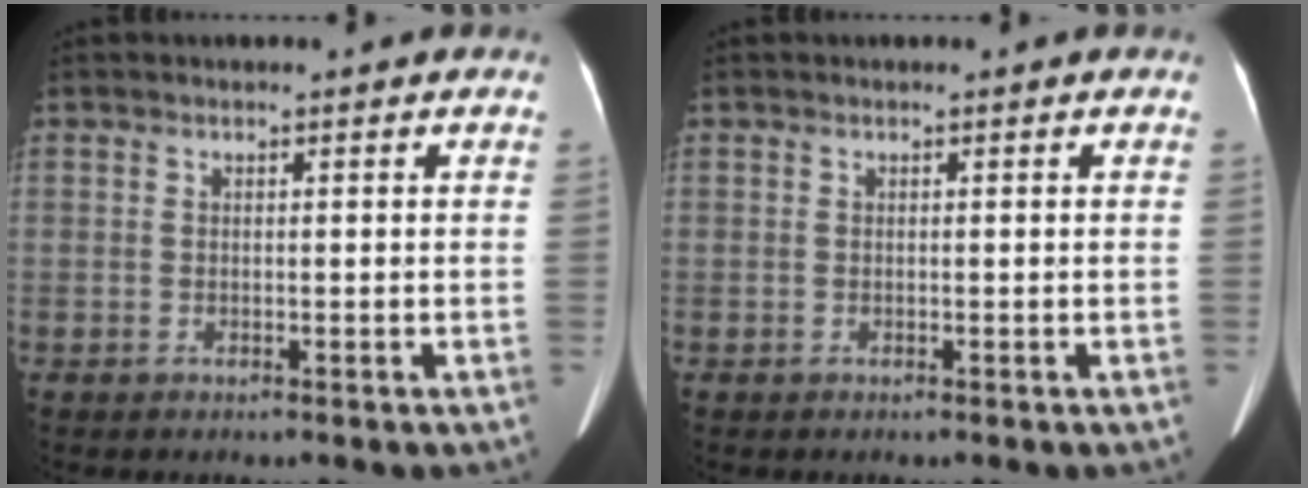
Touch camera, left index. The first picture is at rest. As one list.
[{"total": 0.0}]